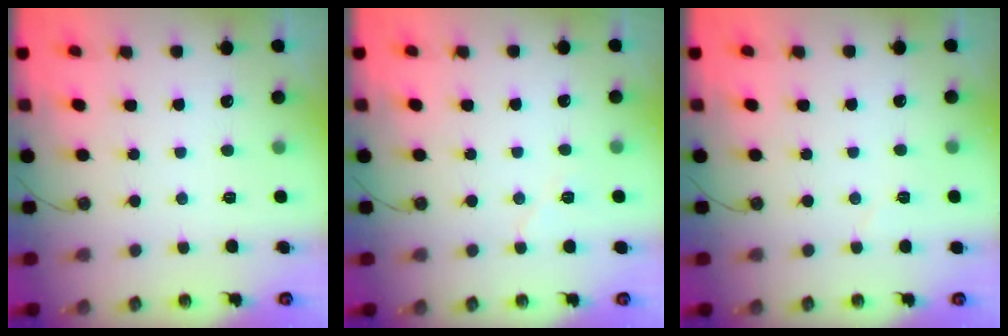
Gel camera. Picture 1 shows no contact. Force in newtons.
{"total": 5.2, "press": 4.6, "slide": 2.3}
{"total": 2.9, "press": 2.7, "slide": 1.2}